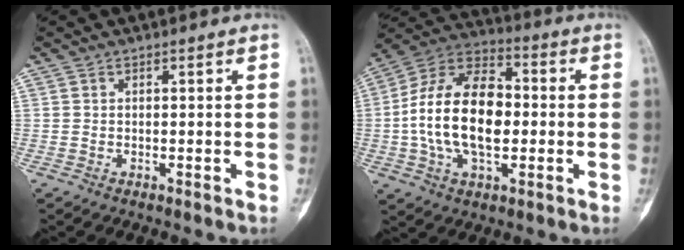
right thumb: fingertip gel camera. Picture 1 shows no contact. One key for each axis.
{"total": 19.3, "fx": -0.8, "fy": 11.3, "fz": 15.7, "tx": -0.273, "ty": 0.026, "tz": -0.016}